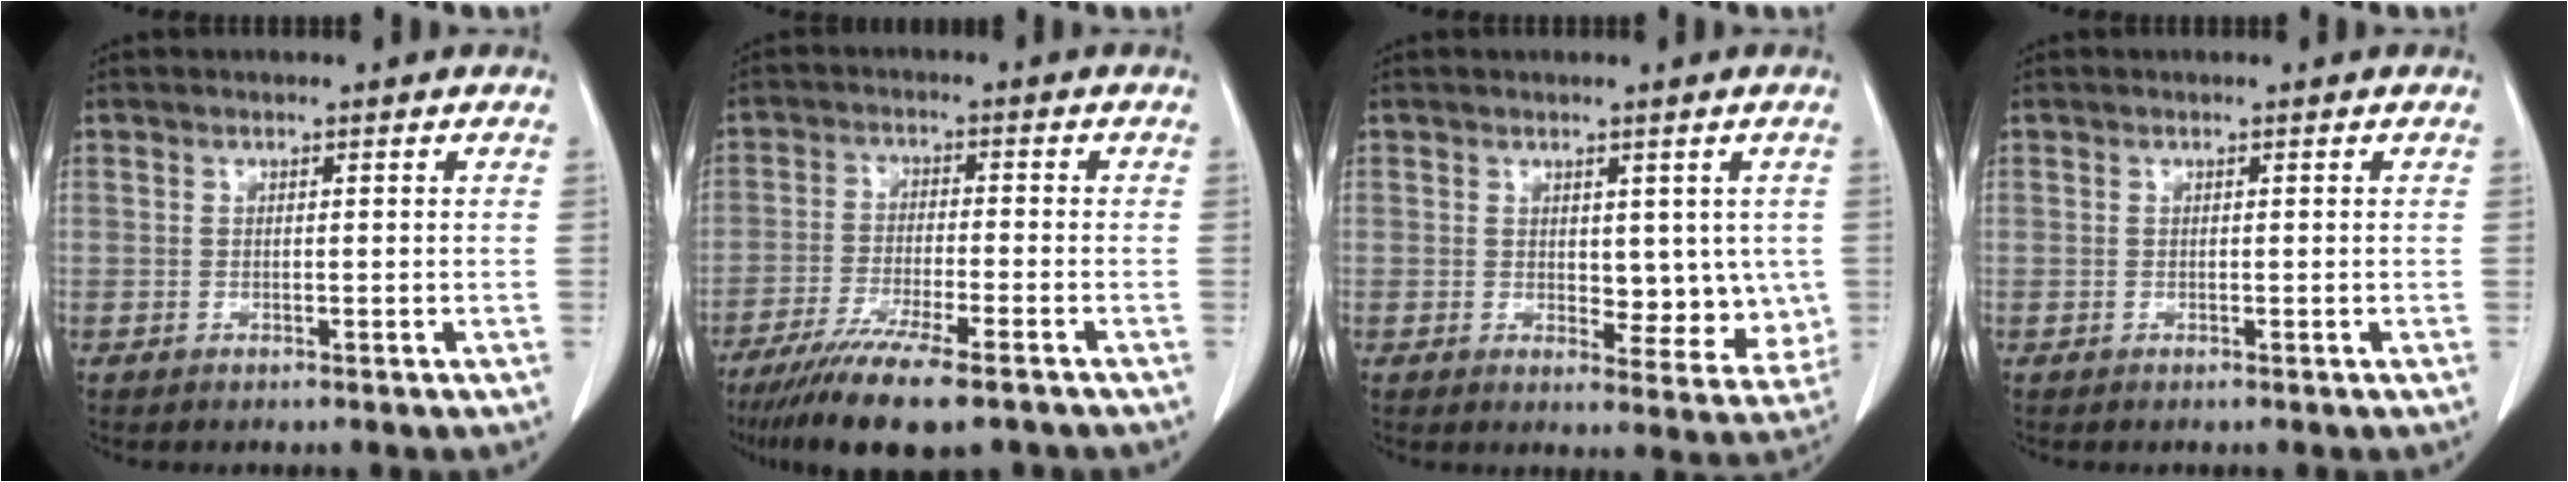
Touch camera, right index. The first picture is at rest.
{"total": 13.1, "force": [-9.8, 1.6, 8.5], "torque": [-0.144, -0.033, -0.160]}
{"total": 6.9, "force": [0.7, 3.9, 5.6], "torque": [-0.042, -0.007, 0.019]}
{"total": 0.0}